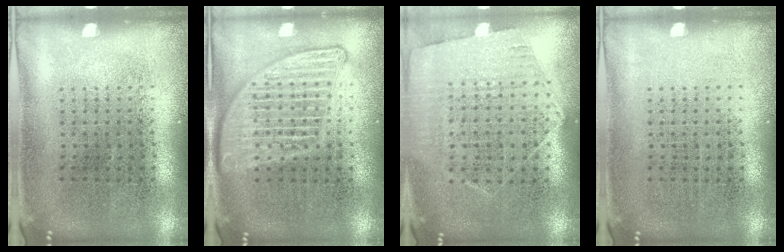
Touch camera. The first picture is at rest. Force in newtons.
{"total": 2.9, "press": 2.9, "slide": 0.3}
{"total": 1.1, "press": 1.0, "slide": 0.5}
{"total": 0.0}